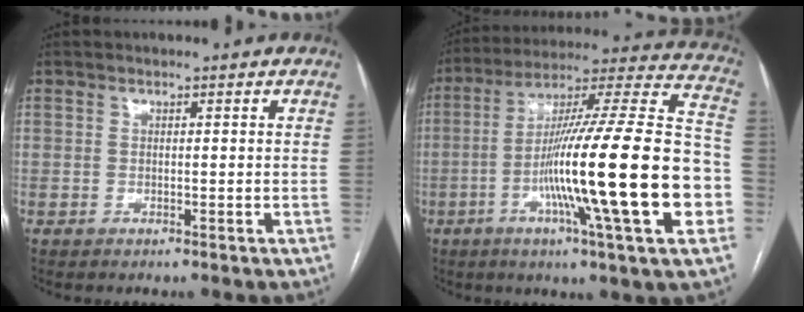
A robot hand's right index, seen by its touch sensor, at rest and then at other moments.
{"total": 29.1, "force": [-6.8, 1.0, 28.3], "torque": [-0.406, -0.015, -0.127]}